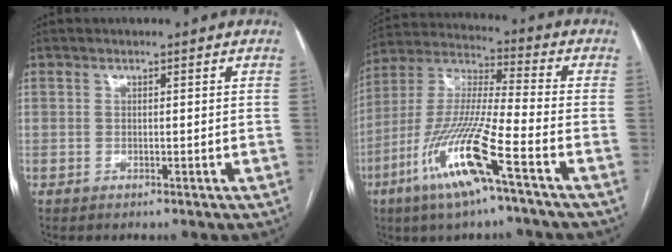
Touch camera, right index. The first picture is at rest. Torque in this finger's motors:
{"motor_torque": [1.59, -0.54, 1.02, 0.21]}